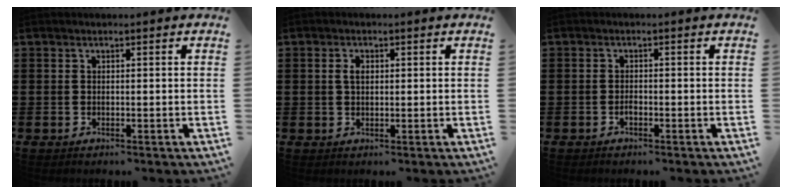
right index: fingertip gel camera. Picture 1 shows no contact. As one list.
[{"total": 1.9, "force": [0.4, 1.1, 1.5], "torque": [-0.032, 0.007, 0.005]}, {"total": 1.0, "force": [-0.7, 0.4, 0.6], "torque": [-0.015, -0.003, -0.012]}]